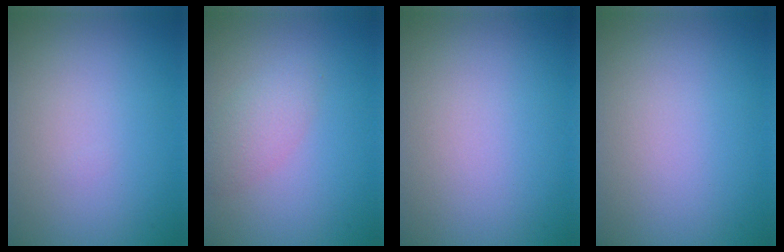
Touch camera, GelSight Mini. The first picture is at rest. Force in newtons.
{"total": 2.2, "press": 2.2, "slide": 0.1}
{"total": 0.0}
{"total": 0.0}